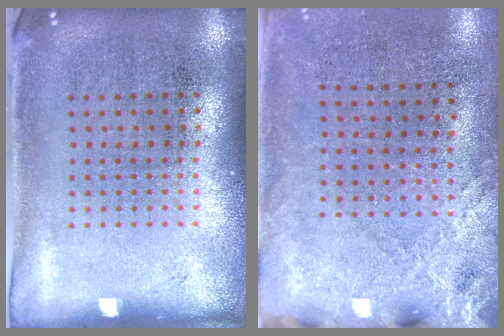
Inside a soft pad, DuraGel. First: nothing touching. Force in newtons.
{"total": 2.5, "press": 2.1, "slide": 1.4}